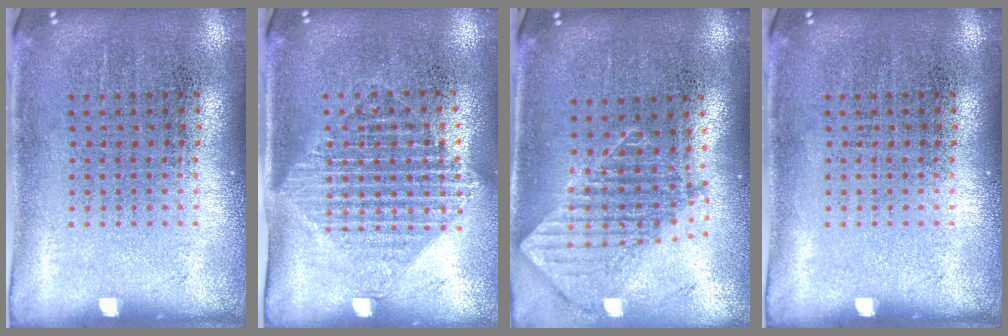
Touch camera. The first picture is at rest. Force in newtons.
{"total": 1.5, "press": 1.2, "slide": 0.9}
{"total": 1.7, "press": 1.3, "slide": 1.0}
{"total": 0.0}